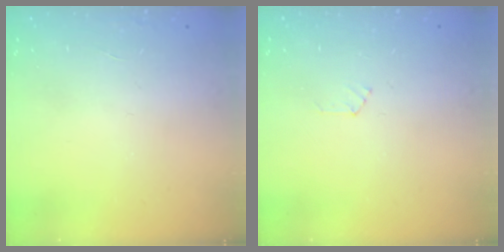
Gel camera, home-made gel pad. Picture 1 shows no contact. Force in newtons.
{"total": 2.3, "press": 2.3, "slide": 0.3}